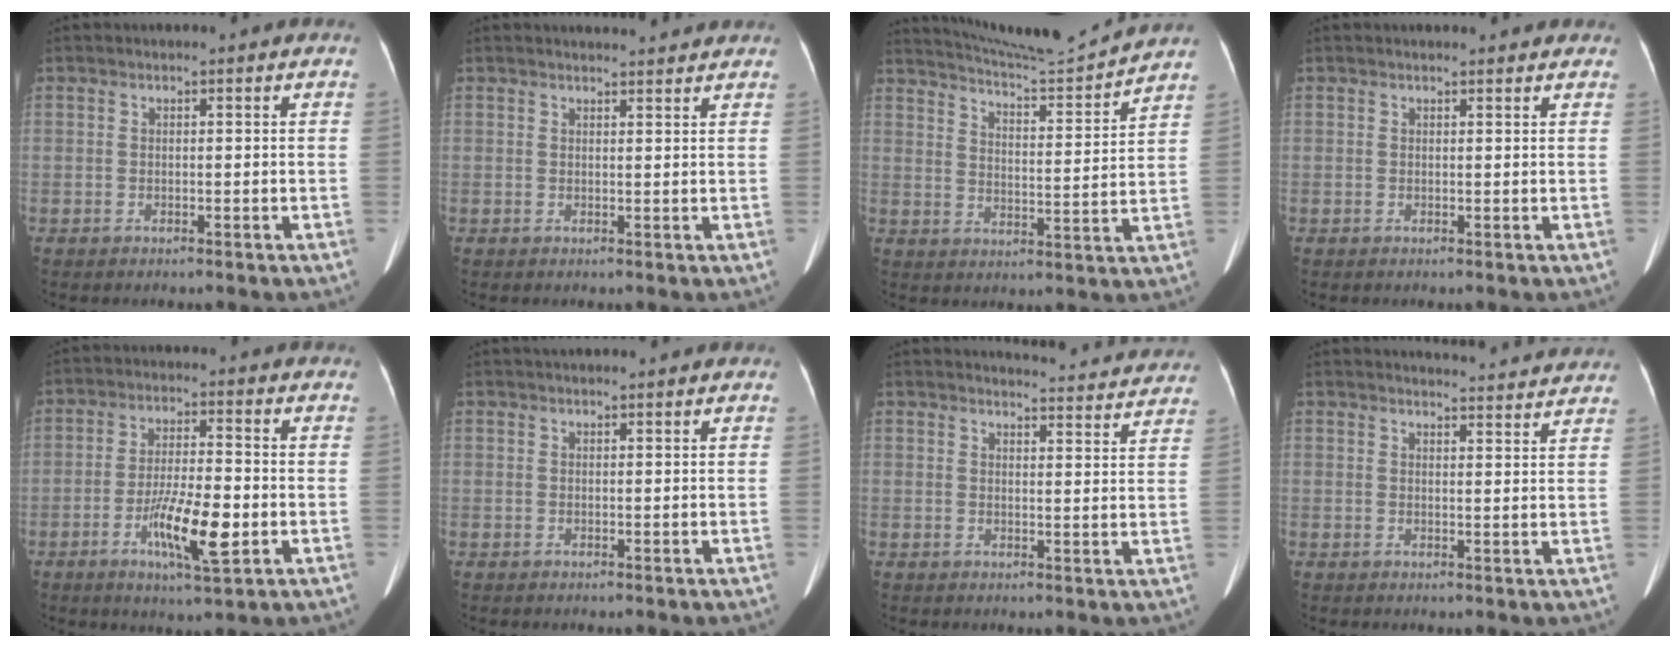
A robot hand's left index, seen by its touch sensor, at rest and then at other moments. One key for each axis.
{"total": 4.3, "fx": 4.2, "fy": 0.3, "fz": 0.9, "tx": -0.015, "ty": 0.014, "tz": 0.047}
{"total": 12.2, "fx": 11.8, "fy": -2.0, "fz": 2.1, "tx": -0.045, "ty": -0.029, "tz": 0.180}
{"total": 3.4, "fx": 3.2, "fy": 0.9, "fz": 0.9, "tx": -0.011, "ty": 0.014, "tz": 0.030}
{"total": 9.2, "fx": -3.0, "fy": 1.5, "fz": 8.6, "tx": -0.157, "ty": -0.010, "tz": -0.053}
{"total": 3.1, "fx": 2.7, "fy": 0.6, "fz": 1.5, "tx": -0.016, "ty": 0.033, "tz": 0.037}
{"total": 13.9, "fx": 13.6, "fy": 1.5, "fz": 2.0, "tx": 0.000, "ty": -0.032, "tz": 0.135}
{"total": 11.0, "fx": 10.8, "fy": 0.8, "fz": 2.0, "tx": -0.011, "ty": -0.002, "tz": 0.109}